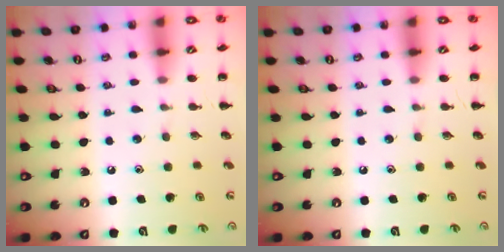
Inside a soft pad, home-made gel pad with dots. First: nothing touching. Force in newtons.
{"total": 0.0}